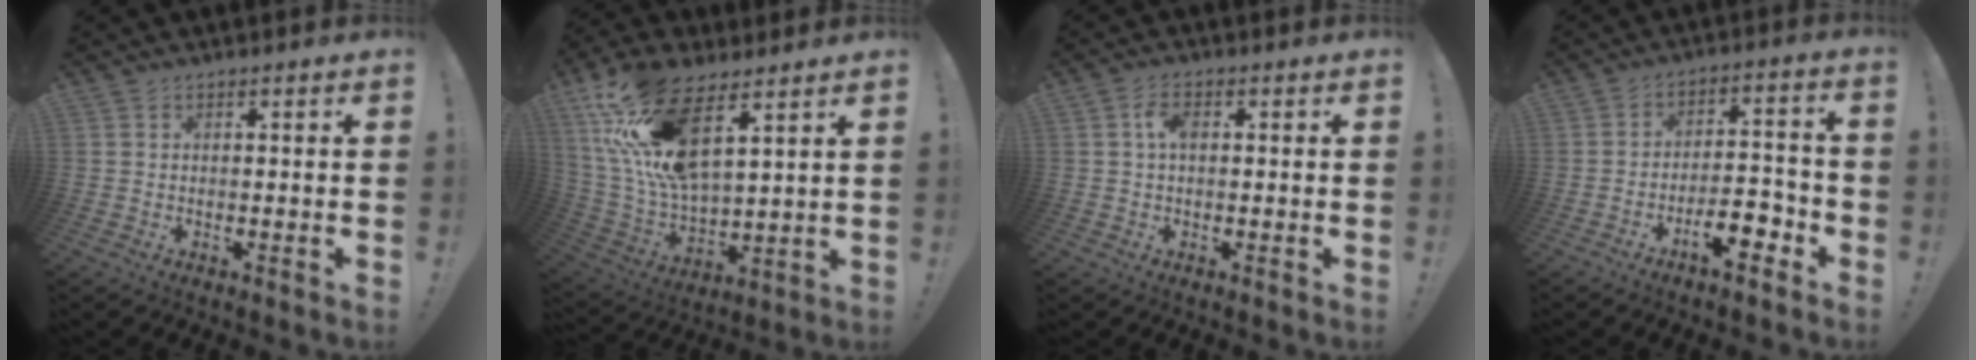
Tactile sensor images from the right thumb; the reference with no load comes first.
{"total": 20.0, "force": [11.4, 8.4, 14.1], "torque": [-0.280, -0.062, 0.209]}
{"total": 3.6, "force": [0.6, 2.1, 2.9], "torque": [-0.052, 0.008, 0.007]}
{"total": 9.9, "force": [-6.3, 3.2, 6.9], "torque": [-0.094, 0.042, -0.110]}